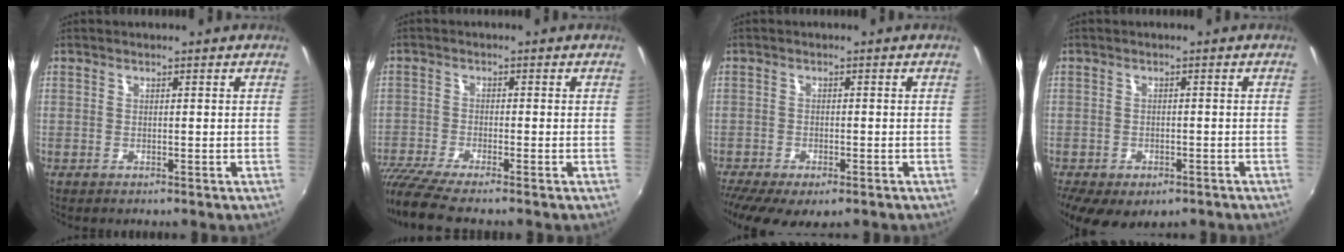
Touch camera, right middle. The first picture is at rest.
{"total": 8.3, "force": [-7.2, -0.1, 4.0], "torque": [-0.100, -0.040, -0.131]}
{"total": 9.8, "force": [-6.9, 3.5, 6.0], "torque": [-0.138, -0.049, -0.111]}
{"total": 10.6, "force": [-6.5, 5.7, 6.2], "torque": [-0.146, -0.045, -0.096]}